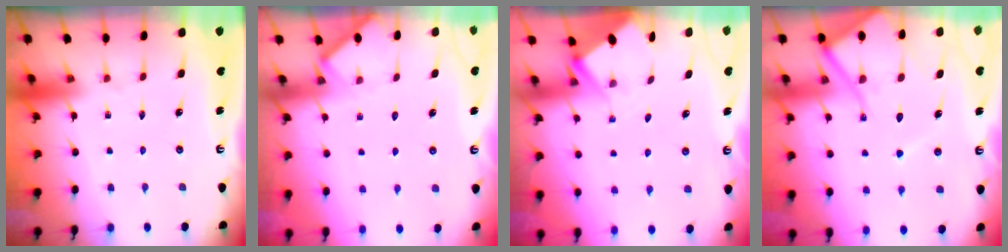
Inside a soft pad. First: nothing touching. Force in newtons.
{"total": 4.8, "press": 4.8, "slide": 0.6}
{"total": 2.6, "press": 2.6, "slide": 0.1}
{"total": 13.5, "press": 13.4, "slide": 1.4}